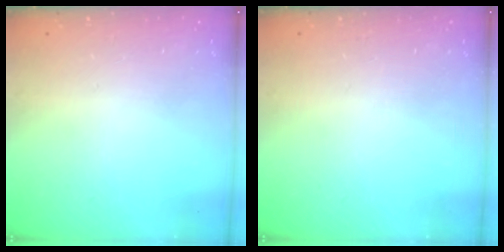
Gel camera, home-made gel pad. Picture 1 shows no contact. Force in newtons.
{"total": 0.0}